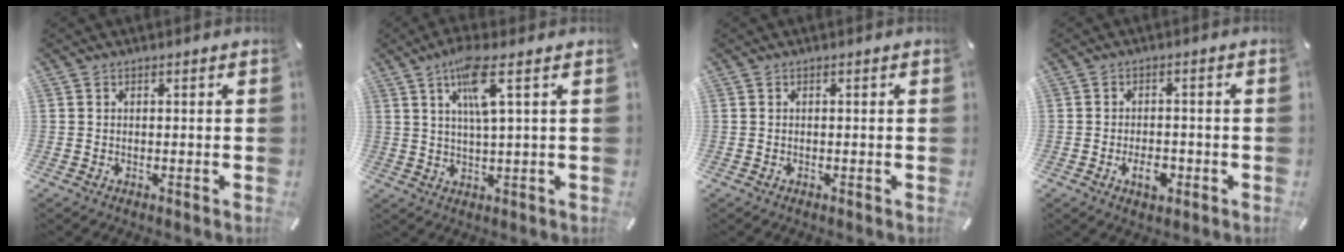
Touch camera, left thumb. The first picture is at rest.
{"total": 8.6, "force": [3.7, 0.9, 7.8], "torque": [-0.151, 0.001, 0.059]}
{"total": 0.0}
{"total": 5.3, "force": [-2.1, 3.0, 3.8], "torque": [-0.065, 0.004, -0.039]}